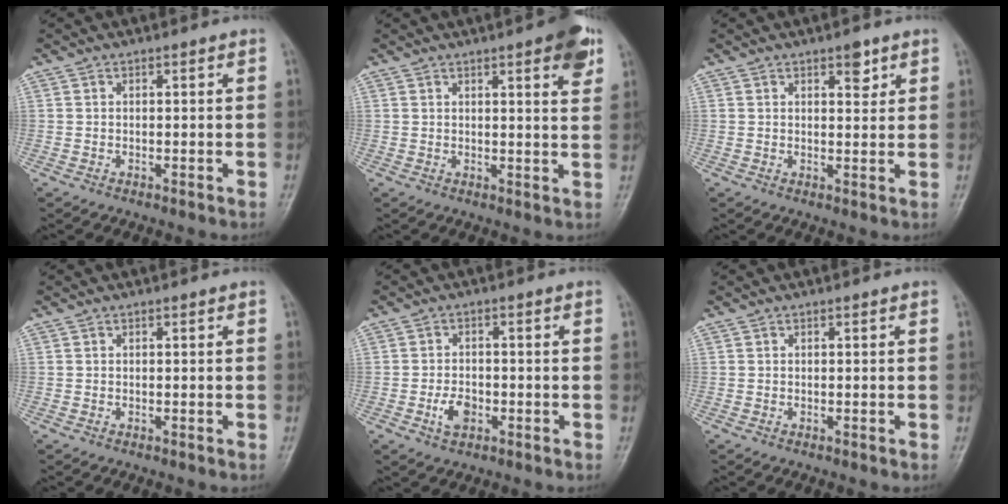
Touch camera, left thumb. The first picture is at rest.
{"total": 7.2, "force": [3.9, 1.6, 5.8], "torque": [-0.063, -0.014, 0.044]}
{"total": 3.1, "force": [1.9, 1.5, 2.0], "torque": [-0.013, -0.010, 0.027]}
{"total": 0.0}
{"total": 4.1, "force": [-1.5, 2.7, 2.7], "torque": [-0.043, 0.007, -0.027]}
{"total": 0.0}